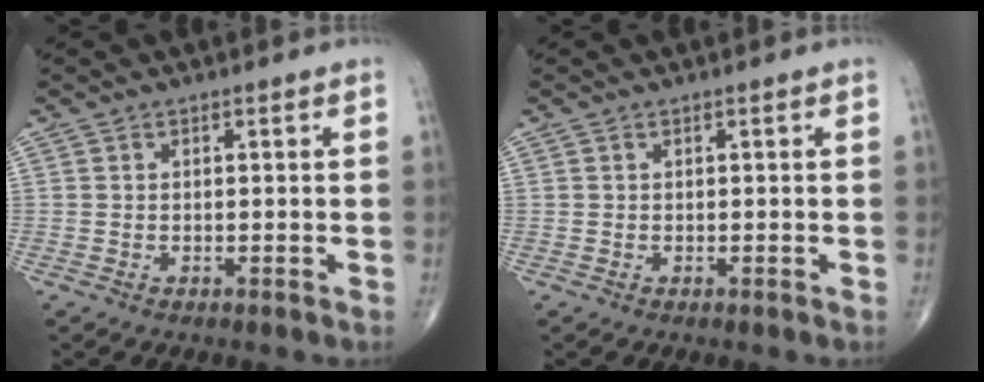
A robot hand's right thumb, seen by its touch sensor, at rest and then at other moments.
{"total": 0.0}